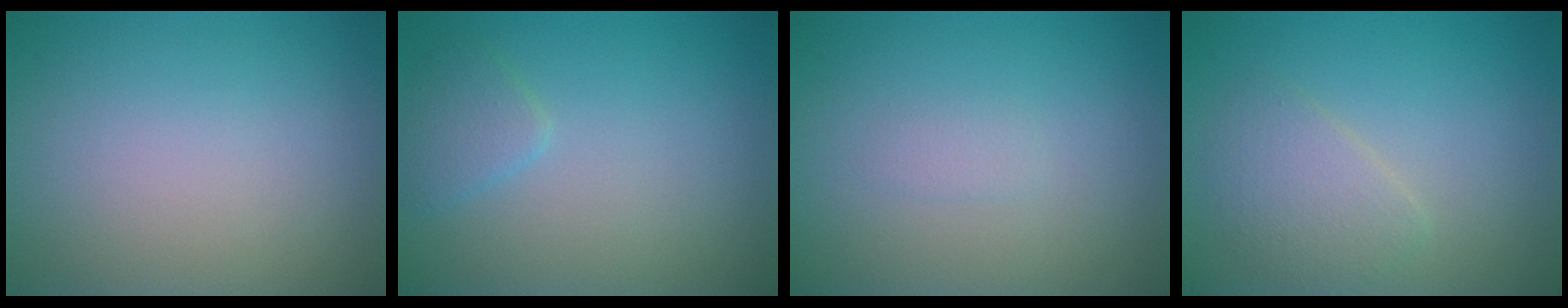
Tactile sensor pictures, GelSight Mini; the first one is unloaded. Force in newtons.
{"total": 1.6, "press": 1.6, "slide": 0.1}
{"total": 0.7, "press": 0.6, "slide": 0.2}
{"total": 2.5, "press": 2.5, "slide": 0.1}